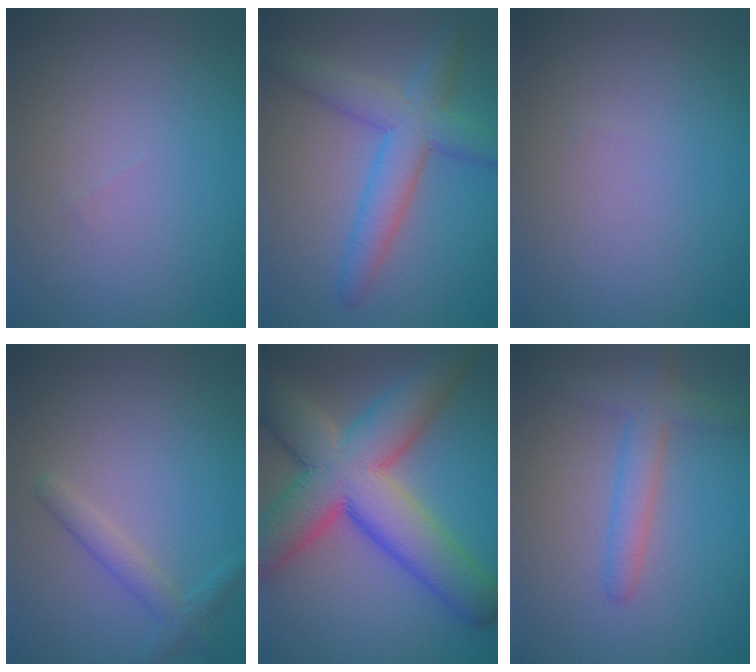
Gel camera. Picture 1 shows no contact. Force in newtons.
{"total": 5.2, "press": 5.2, "slide": 0.3}
{"total": 0.0}
{"total": 2.0, "press": 2.0, "slide": 0.1}
{"total": 12.1, "press": 12.1, "slide": 0.7}
{"total": 3.8, "press": 3.7, "slide": 0.1}